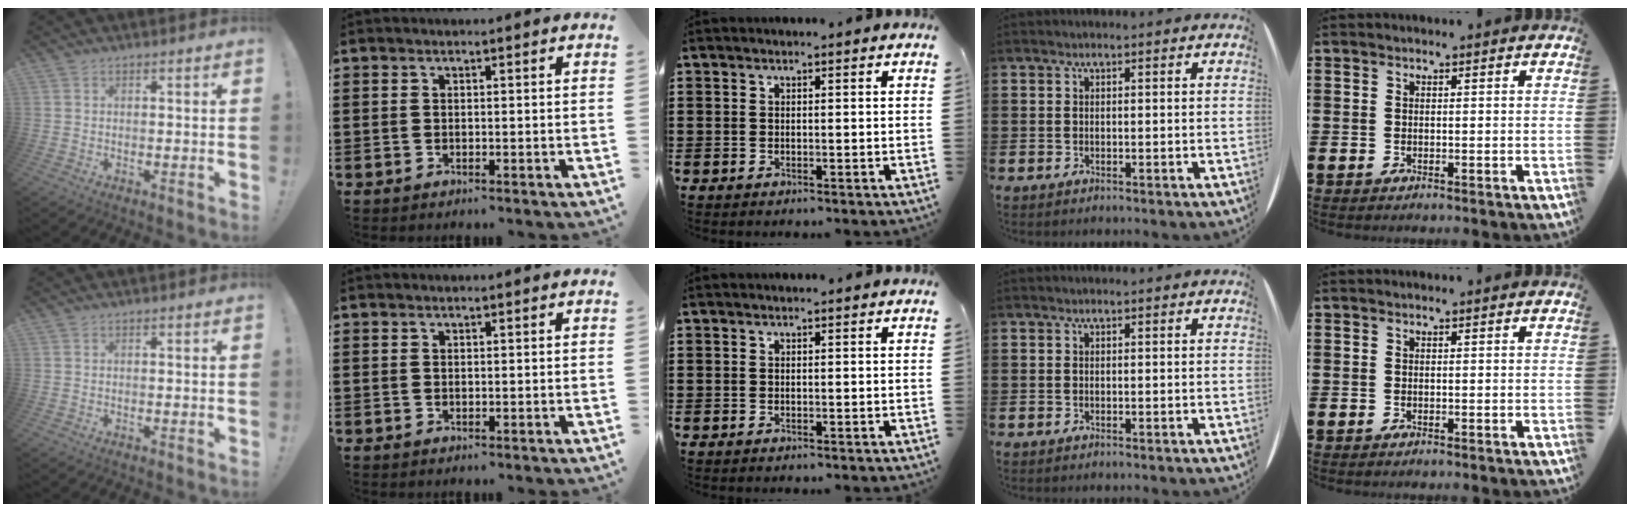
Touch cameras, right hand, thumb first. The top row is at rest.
{}